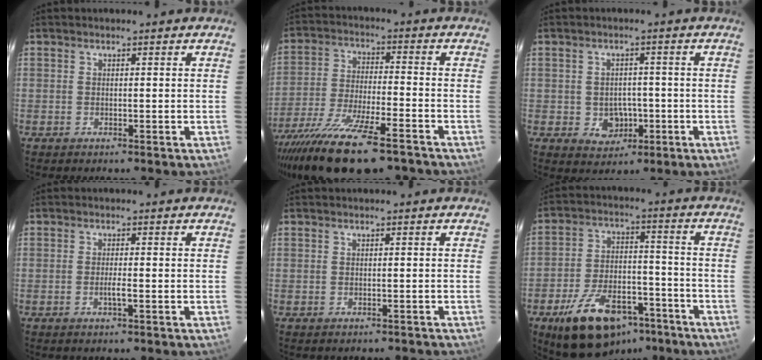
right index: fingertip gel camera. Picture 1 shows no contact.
{"total": 18.6, "force": [-14.2, 2.7, 11.8], "torque": [-0.203, -0.040, -0.238]}
{"total": 4.7, "force": [-1.1, 3.7, 2.5], "torque": [-0.032, 0.006, -0.007]}
{"total": 1.5, "force": [-0.5, 0.0, 1.4], "torque": [-0.028, -0.001, -0.009]}
{"total": 2.1, "force": [-2.0, 0.6, 0.2], "torque": [-0.002, -0.004, -0.022]}
{"total": 16.2, "force": [-10.3, 7.7, 9.9], "torque": [-0.168, 0.008, -0.162]}